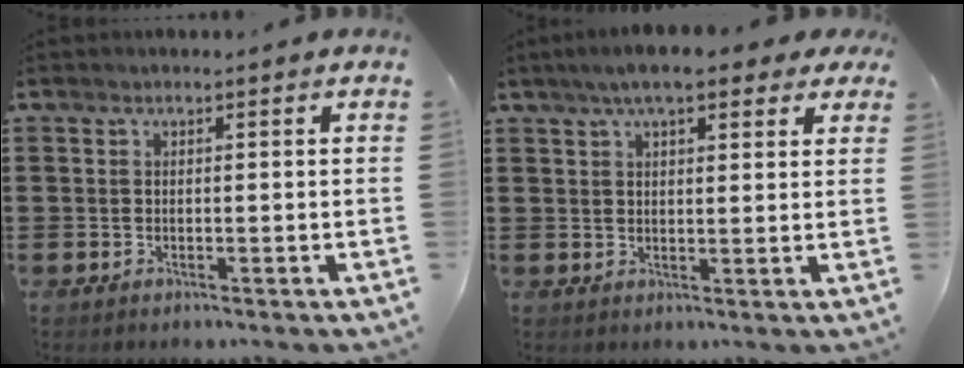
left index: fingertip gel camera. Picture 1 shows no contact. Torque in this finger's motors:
{"motor_torque": [2.14, 0.00, 0.82, 0.06]}